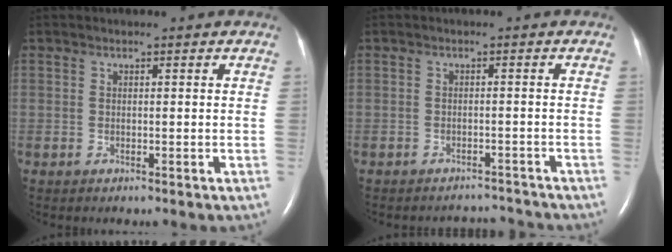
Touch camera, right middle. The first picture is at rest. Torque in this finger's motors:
{"motor_torque": [-0.05, -0.06, -0.12, -0.03]}